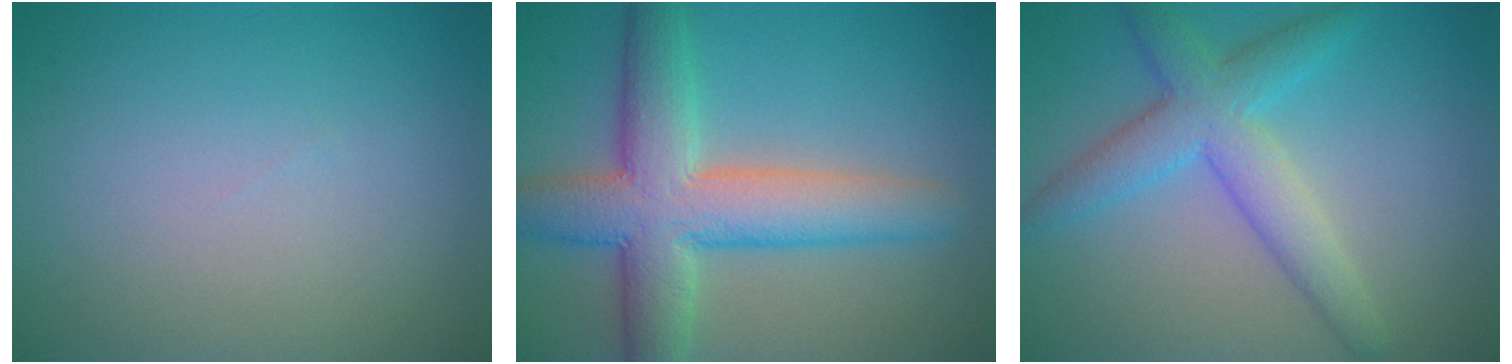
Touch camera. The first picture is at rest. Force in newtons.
{"total": 8.6, "press": 8.6, "slide": 0.5}
{"total": 5.1, "press": 5.1, "slide": 0.1}